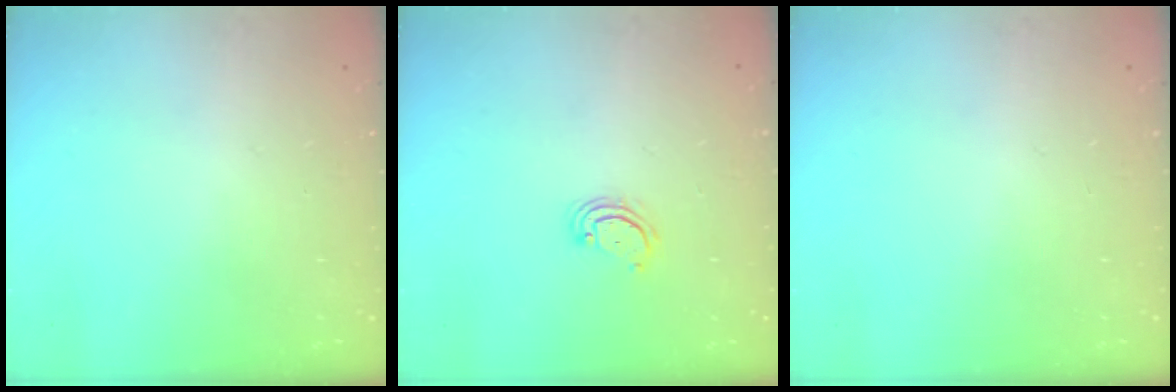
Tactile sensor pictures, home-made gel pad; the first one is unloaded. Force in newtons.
{"total": 2.9, "press": 2.8, "slide": 0.4}
{"total": 0.0}